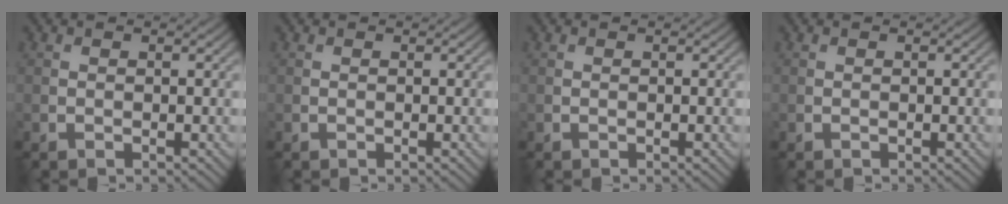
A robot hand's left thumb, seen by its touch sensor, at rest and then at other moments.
{"total": 0.0}
{"total": 0.0}
{"total": 0.0}